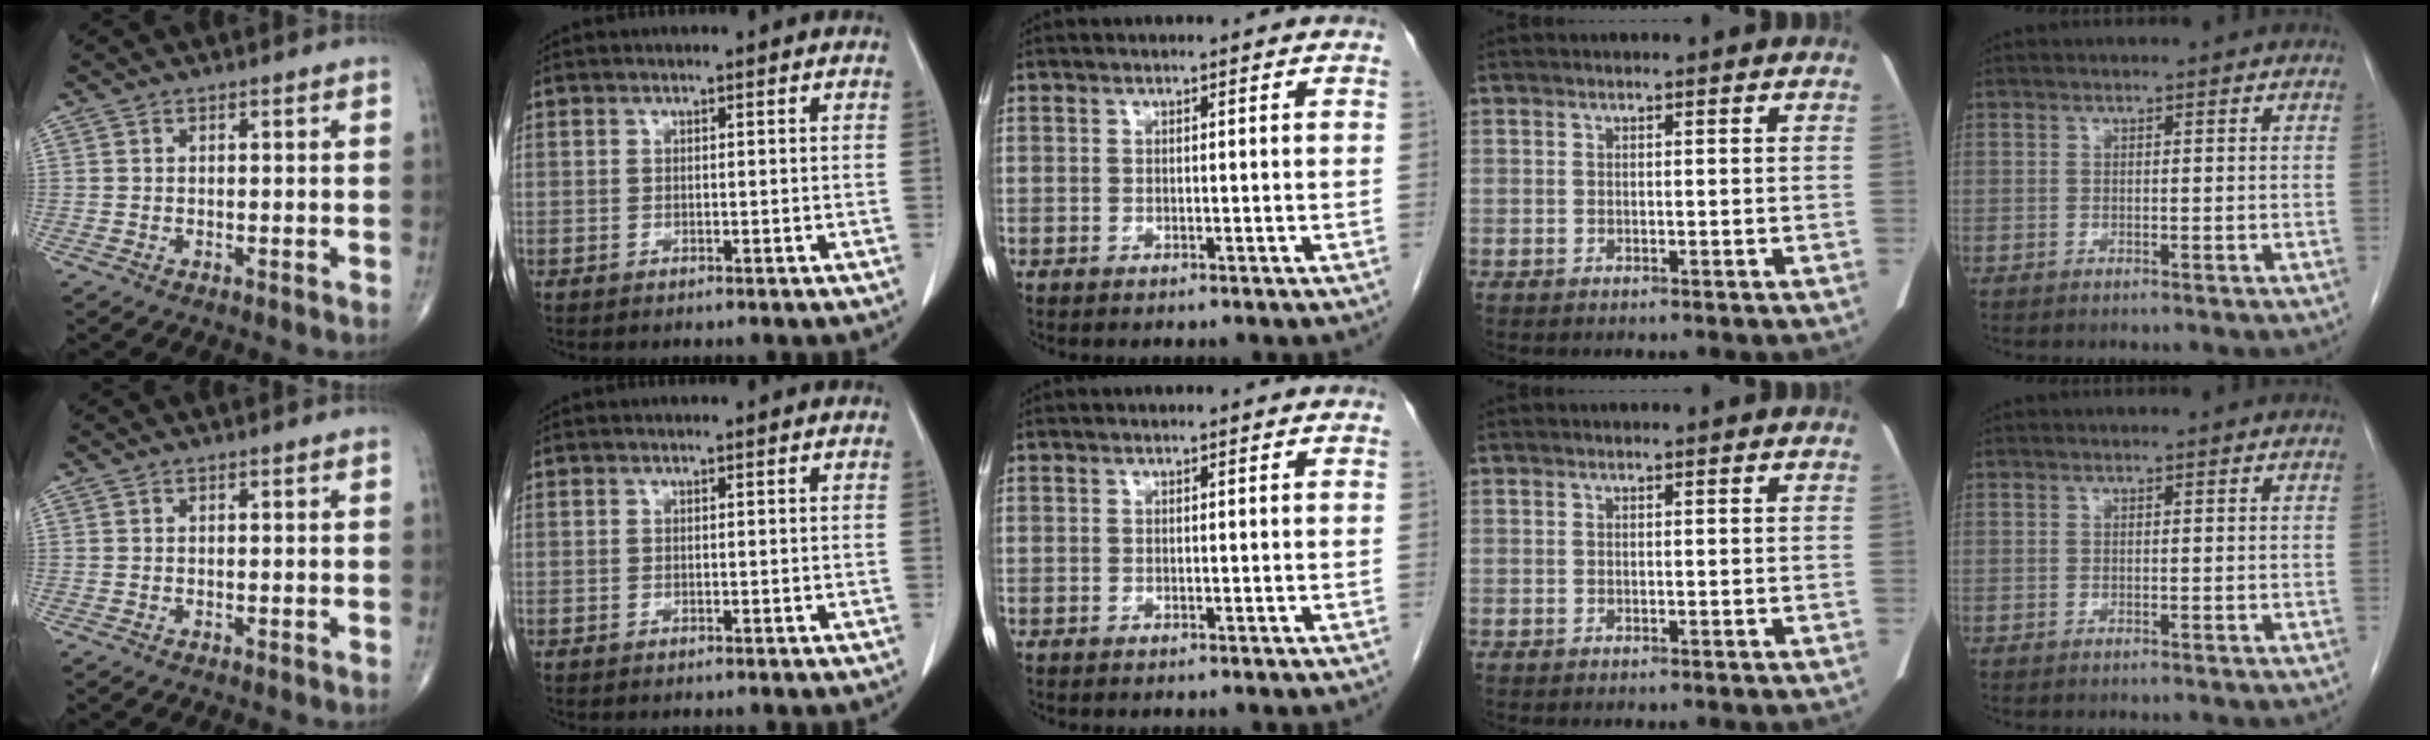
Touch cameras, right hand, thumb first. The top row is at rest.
{}